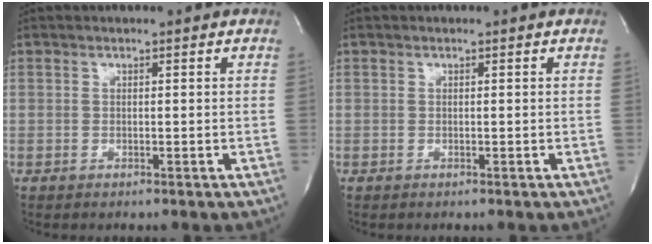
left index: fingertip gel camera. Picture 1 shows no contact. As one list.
[{"total": 0.0}]